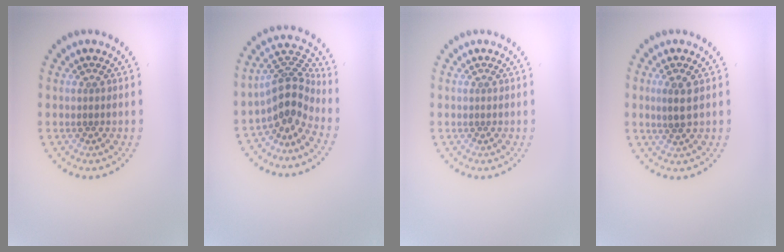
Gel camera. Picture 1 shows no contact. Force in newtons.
{"total": 4.1, "press": 2.9, "slide": 2.9}
{"total": 0.0}
{"total": 2.0, "press": 1.9, "slide": 0.6}